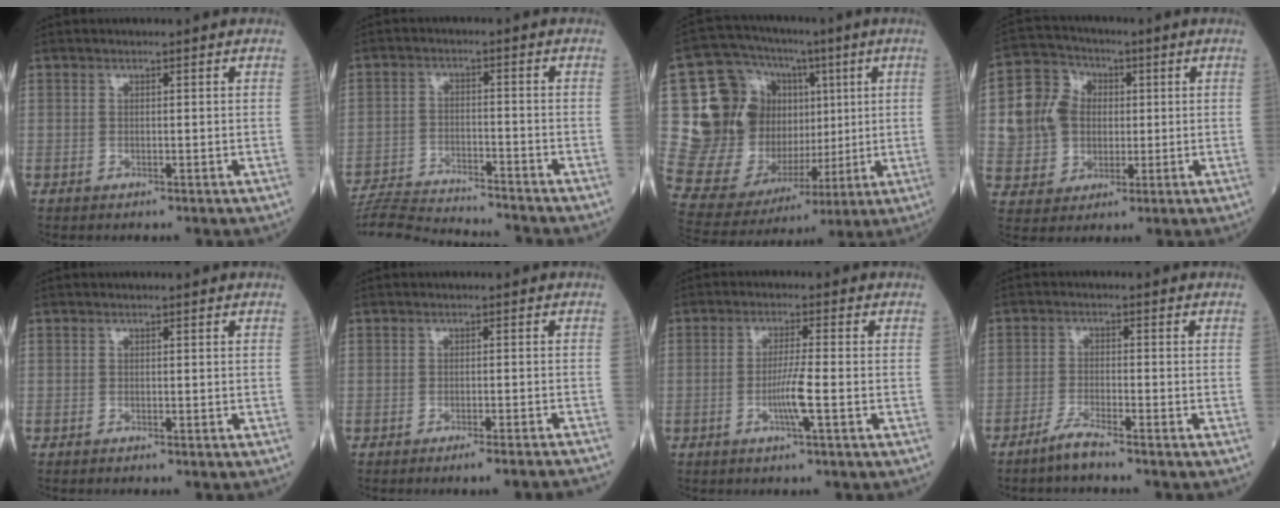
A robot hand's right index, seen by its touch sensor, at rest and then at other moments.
{"total": 14.8, "force": [-14.2, -0.1, 4.2], "torque": [-0.070, -0.011, -0.222]}
{"total": 19.4, "force": [3.4, 14.5, 12.5], "torque": [-0.225, 0.052, 0.086]}
{"total": 9.9, "force": [1.1, 8.9, 4.3], "torque": [-0.115, 0.034, 0.027]}
{"total": 0.5, "force": [-0.5, 0.0, 0.2], "torque": [-0.004, -0.002, -0.010]}
{"total": 5.9, "force": [-5.4, -0.8, 2.4], "torque": [-0.015, -0.010, -0.070]}
{"total": 4.2, "force": [-1.4, -0.6, 3.9], "torque": [-0.076, -0.006, -0.030]}
{"total": 3.3, "force": [-2.9, -0.3, 1.6], "torque": [-0.042, -0.008, -0.061]}